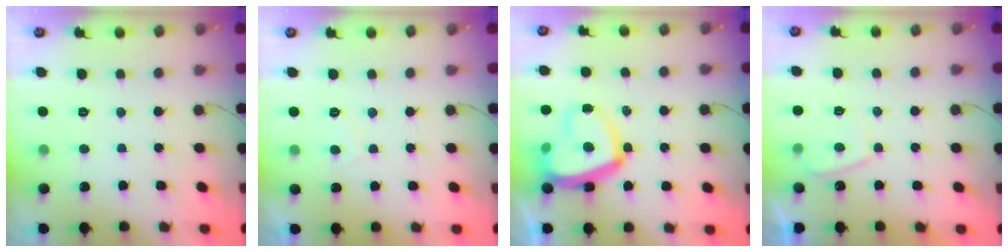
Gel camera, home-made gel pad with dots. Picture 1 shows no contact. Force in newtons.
{"total": 1.9, "press": 1.7, "slide": 0.7}
{"total": 14.8, "press": 14.7, "slide": 1.4}
{"total": 2.5, "press": 2.4, "slide": 0.7}